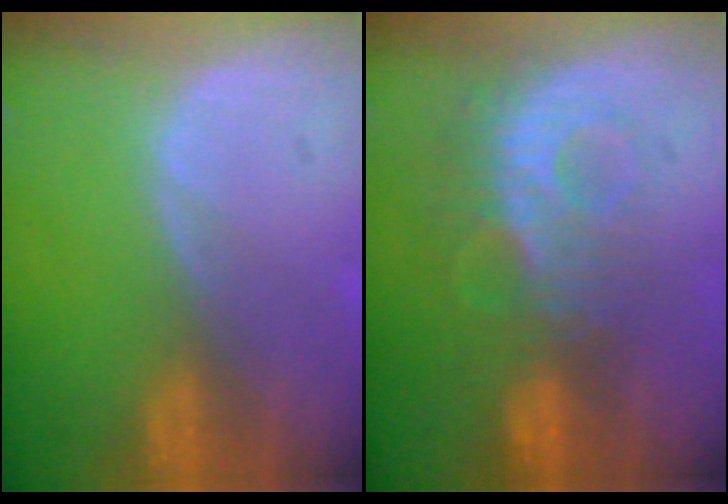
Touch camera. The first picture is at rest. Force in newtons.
{"total": 9.2, "press": 8.1, "slide": 4.4}